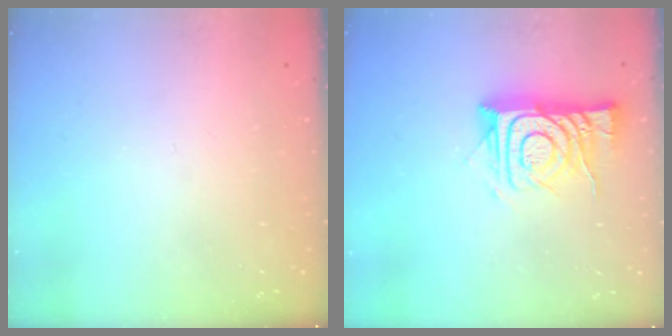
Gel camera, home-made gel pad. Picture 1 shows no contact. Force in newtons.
{"total": 12.5, "press": 12.5, "slide": 1.1}